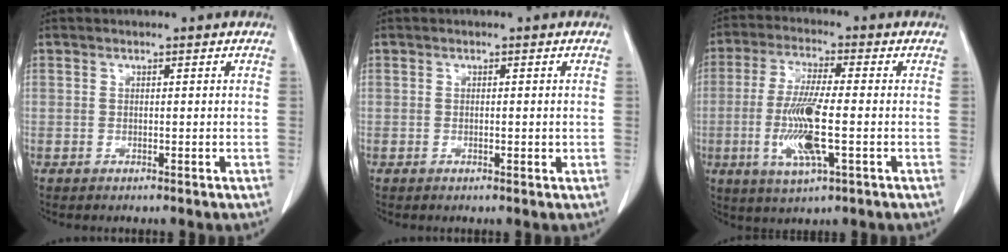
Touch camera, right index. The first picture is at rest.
{"total": 0.9, "force": [-0.2, 0.2, 0.9], "torque": [-0.014, 0.000, -0.002]}
{"total": 10.5, "force": [-2.4, 1.1, 10.2], "torque": [-0.209, -0.015, -0.048]}